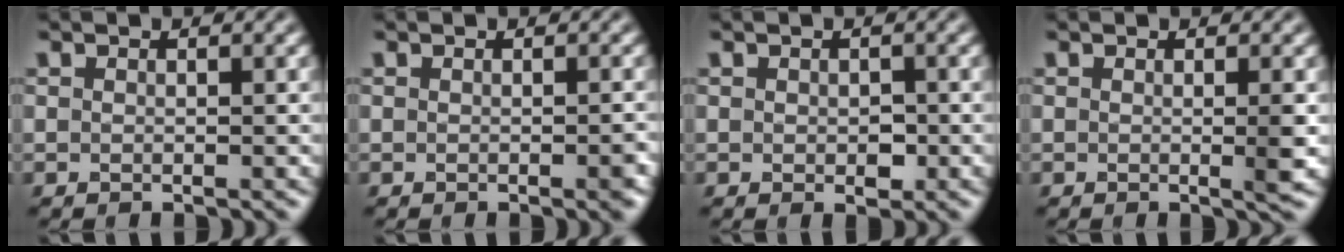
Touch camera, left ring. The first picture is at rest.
{"total": 1.1, "force": [-0.5, 0.2, 0.9], "torque": [-0.011, -0.002, -0.006]}
{"total": 1.3, "force": [-0.1, 0.8, 1.0], "torque": [-0.012, -0.004, 0.000]}
{"total": 1.7, "force": [-0.1, 0.3, 1.7], "torque": [-0.022, -0.005, -0.007]}